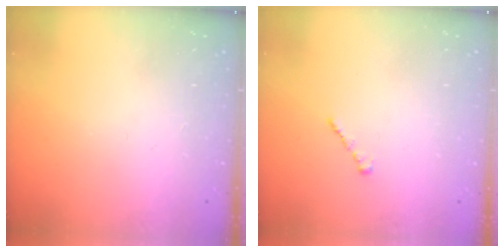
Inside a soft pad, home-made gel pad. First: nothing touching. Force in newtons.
{"total": 1.4, "press": 1.3, "slide": 0.5}